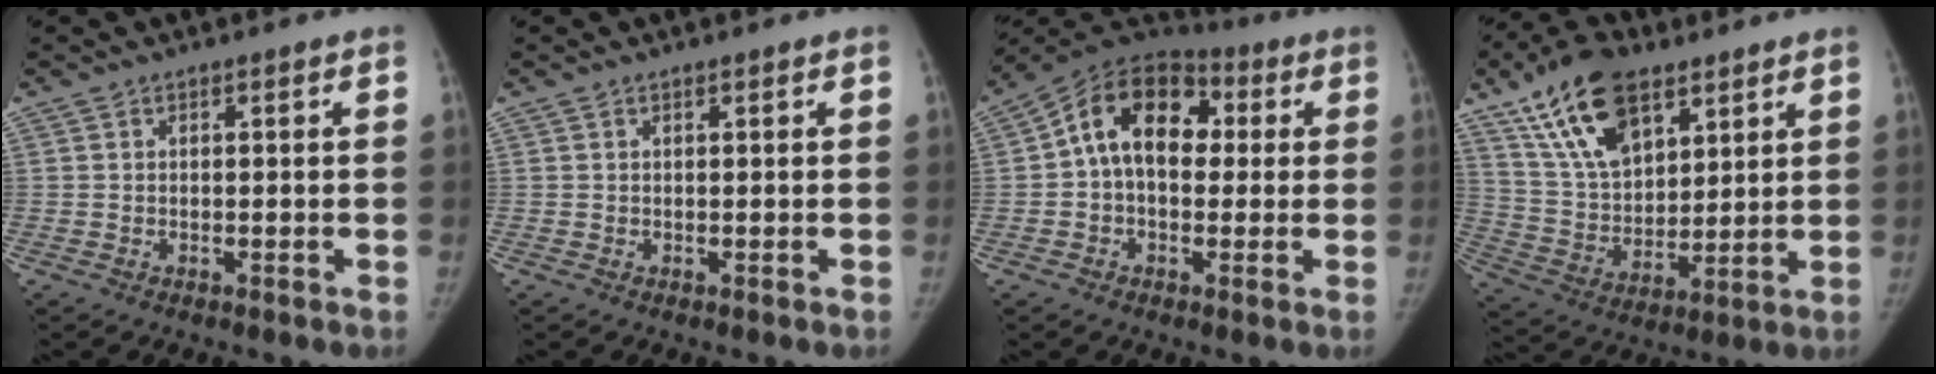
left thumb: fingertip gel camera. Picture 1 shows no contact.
{"total": 0.0}
{"total": 14.7, "force": [1.9, 10.2, 10.4], "torque": [-0.140, 0.039, 0.018]}
{"total": 17.5, "force": [10.1, 9.3, 10.8], "torque": [-0.163, -0.032, 0.192]}